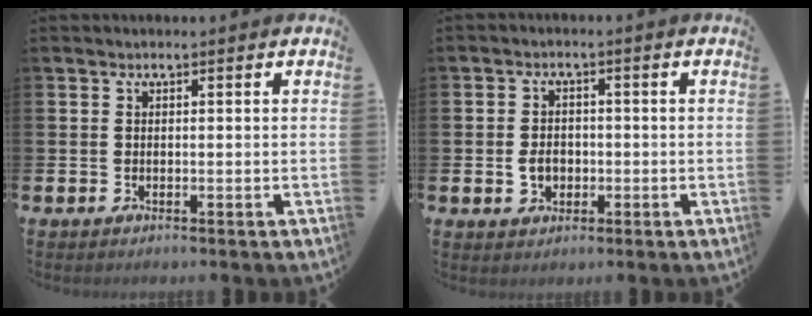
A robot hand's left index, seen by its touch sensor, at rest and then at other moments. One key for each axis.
{"total": 3.1, "fx": -0.7, "fy": 2.4, "fz": 1.8, "tx": -0.027, "ty": 0.001, "tz": -0.017}